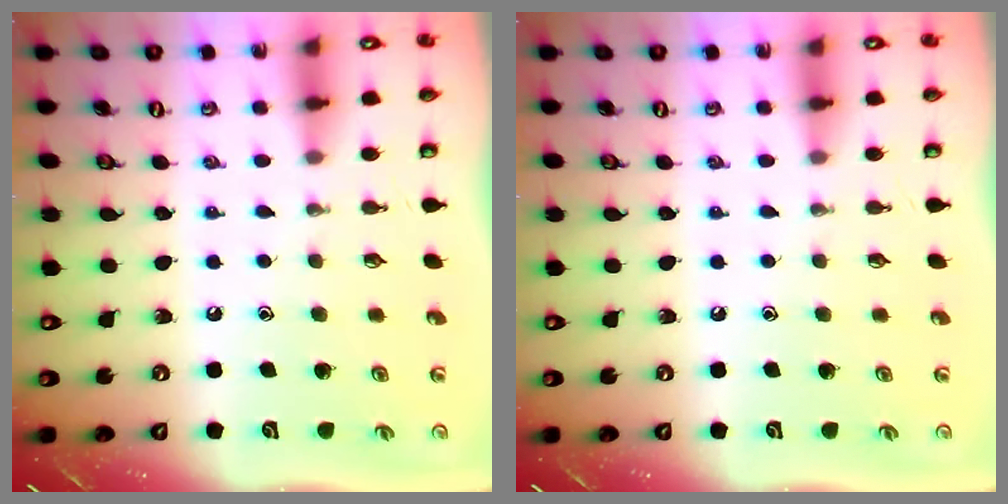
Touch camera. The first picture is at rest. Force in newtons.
{"total": 0.0}